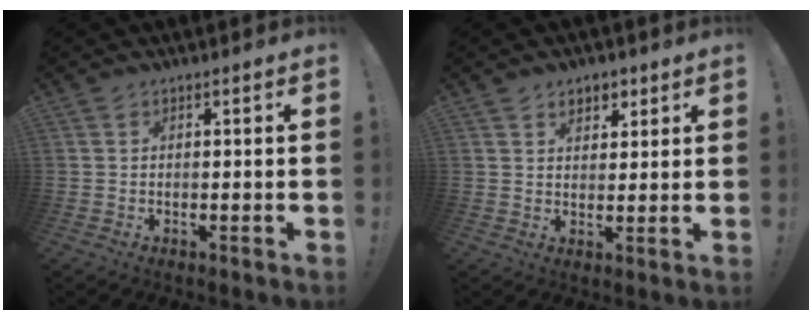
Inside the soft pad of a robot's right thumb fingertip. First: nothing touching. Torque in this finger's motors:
{"motor_torque": [0.00, 0.04, 0.14, 0.44, 0.00]}